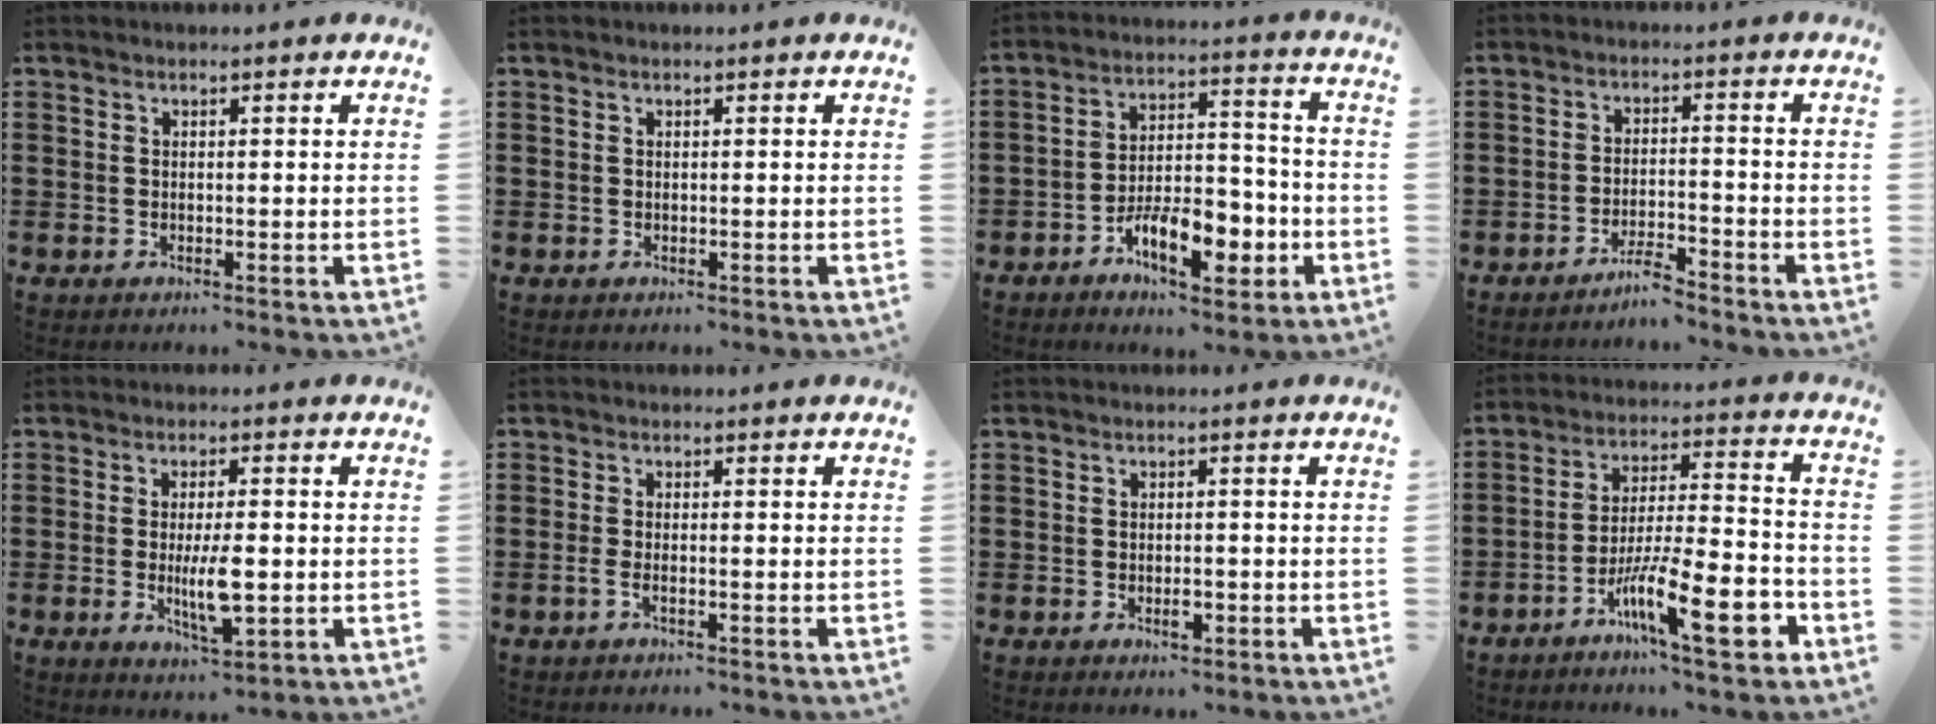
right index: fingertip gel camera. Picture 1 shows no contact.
{"total": 0.0}
{"total": 10.4, "force": [-5.2, 5.0, 7.6], "torque": [-0.120, 0.016, -0.087]}
{"total": 3.4, "force": [-3.2, 0.2, 1.0], "torque": [-0.021, 0.005, -0.064]}
{"total": 6.7, "force": [-1.0, 2.0, 6.3], "torque": [-0.128, -0.009, -0.020]}
{"total": 1.3, "force": [-0.7, 0.2, 1.1], "torque": [-0.028, -0.003, -0.015]}
{"total": 1.9, "force": [-0.8, 0.9, 1.5], "torque": [-0.028, -0.001, -0.014]}
{"total": 14.8, "force": [-7.7, 3.2, 12.1], "torque": [-0.206, 0.015, -0.126]}